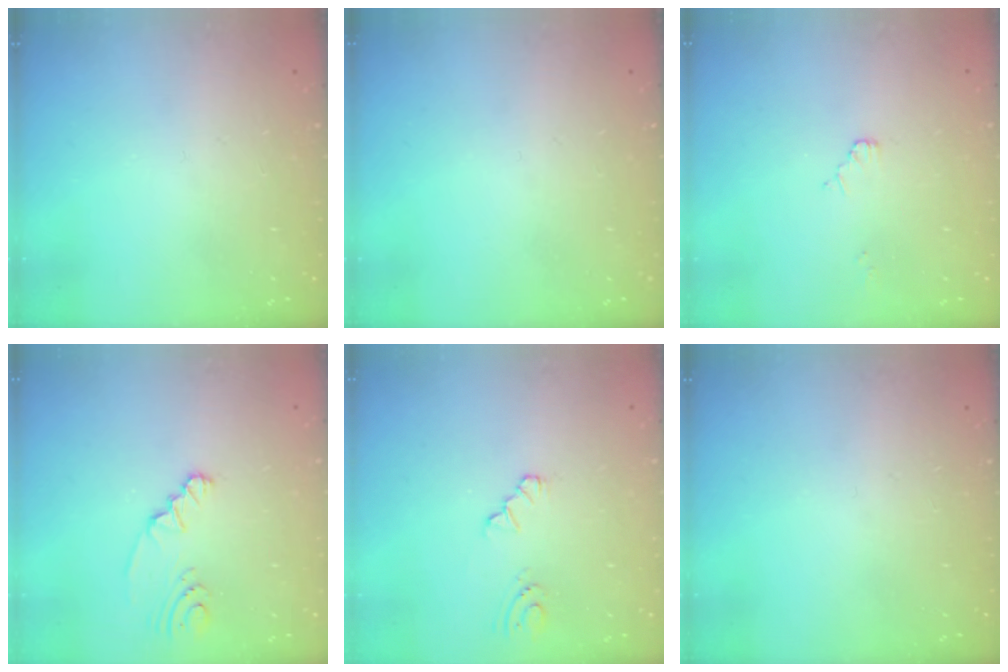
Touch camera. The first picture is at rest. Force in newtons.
{"total": 0.0}
{"total": 2.0, "press": 1.9, "slide": 0.3}
{"total": 2.6, "press": 2.1, "slide": 1.5}
{"total": 2.8, "press": 2.8, "slide": 0.1}
{"total": 0.0}